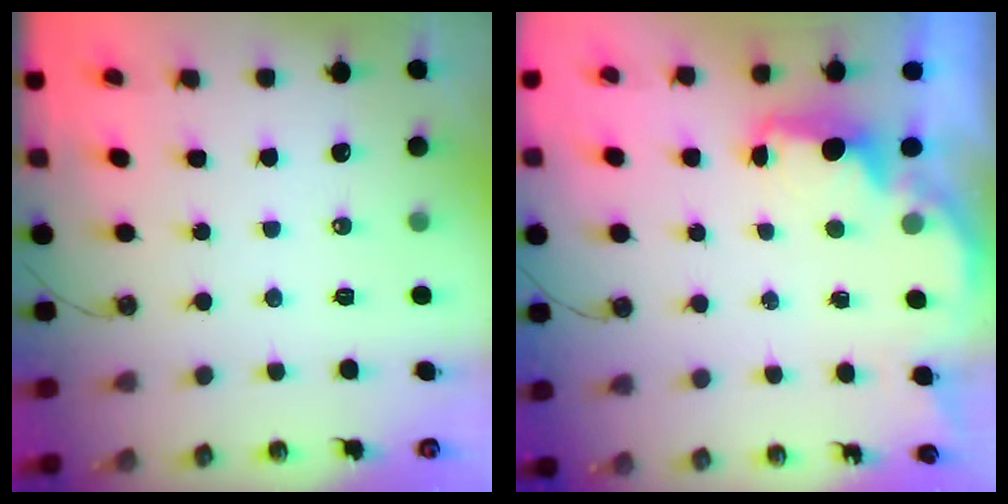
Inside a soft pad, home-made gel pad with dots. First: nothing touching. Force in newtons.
{"total": 2.3, "press": 2.1, "slide": 0.8}